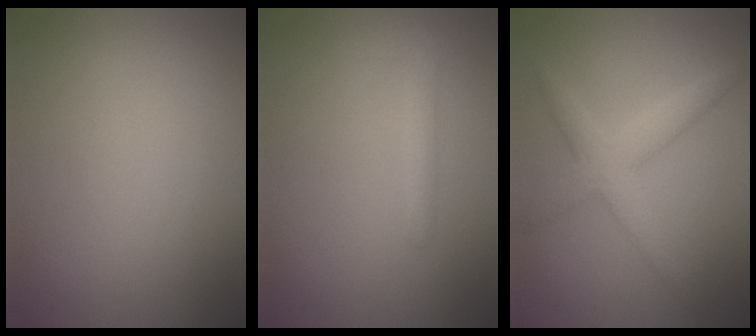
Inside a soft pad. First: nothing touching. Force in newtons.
{"total": 1.5, "press": 1.5, "slide": 0.2}
{"total": 3.7, "press": 3.7, "slide": 0.0}